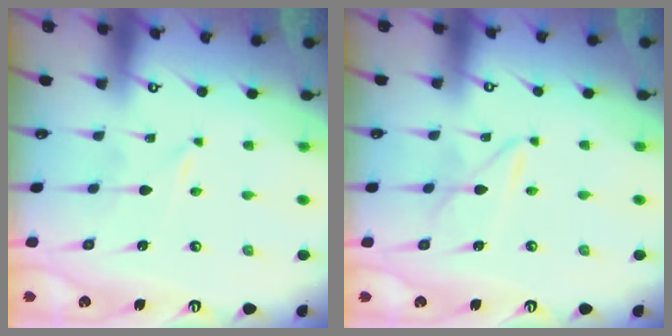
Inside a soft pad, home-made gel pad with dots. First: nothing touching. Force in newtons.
{"total": 3.5, "press": 3.5, "slide": 0.3}